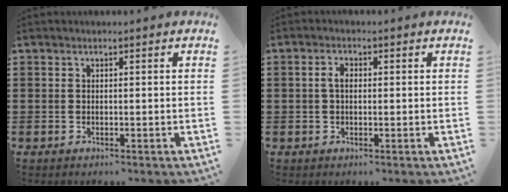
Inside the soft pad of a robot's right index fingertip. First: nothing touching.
{"total": 2.2, "force": [0.1, 1.2, 1.8], "torque": [-0.038, 0.006, 0.001]}